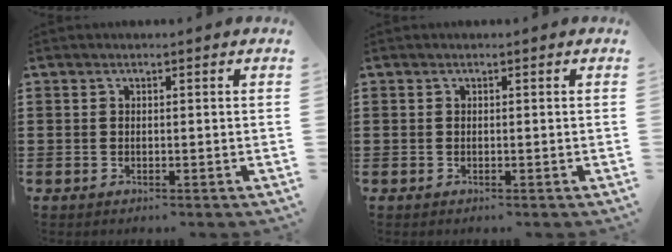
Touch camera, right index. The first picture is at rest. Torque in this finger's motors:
{"motor_torque": [2.14, 0.00, 0.00, -0.01]}